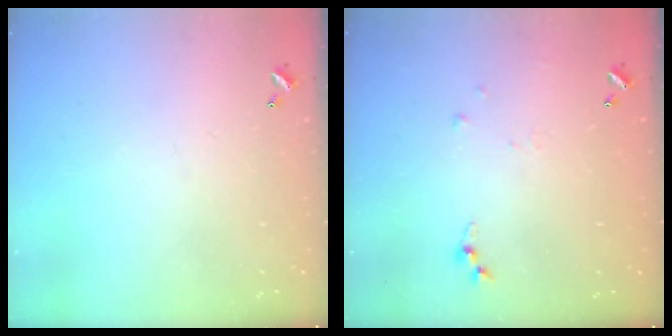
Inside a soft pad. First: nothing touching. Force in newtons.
{"total": 3.6, "press": 3.6, "slide": 0.5}